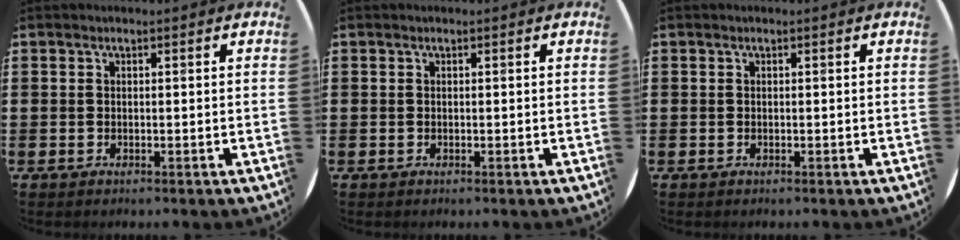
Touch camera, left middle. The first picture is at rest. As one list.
[{"total": 0.0}, {"total": 0.0}]